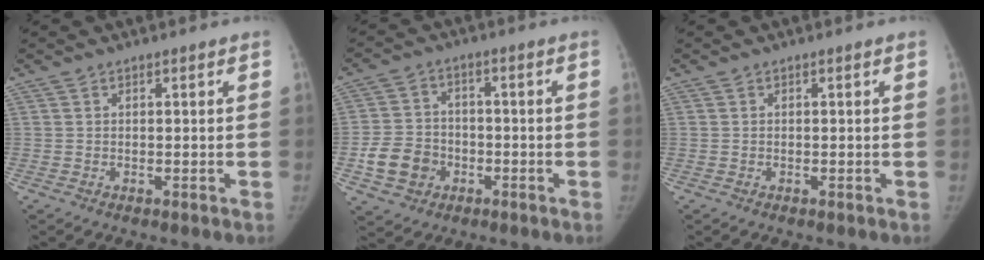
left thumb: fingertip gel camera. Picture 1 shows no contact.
{"total": 8.7, "force": [-2.9, 7.3, 3.6], "torque": [-0.049, 0.020, -0.051]}
{"total": 0.0}